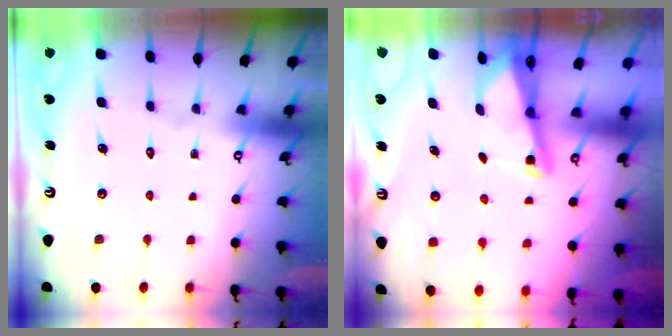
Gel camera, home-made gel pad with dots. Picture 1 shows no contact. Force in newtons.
{"total": 2.3, "press": 2.3, "slide": 0.3}